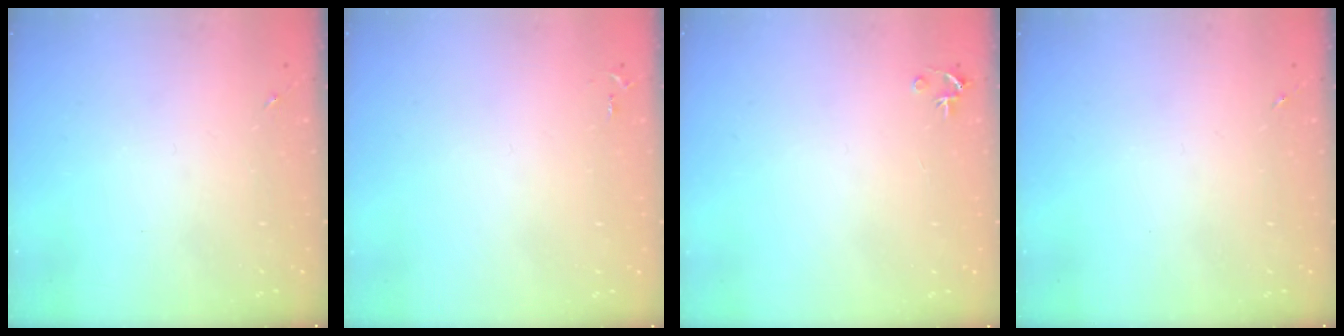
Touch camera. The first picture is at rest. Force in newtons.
{"total": 2.8, "press": 2.8, "slide": 0.4}
{"total": 3.5, "press": 3.4, "slide": 0.3}
{"total": 0.0}